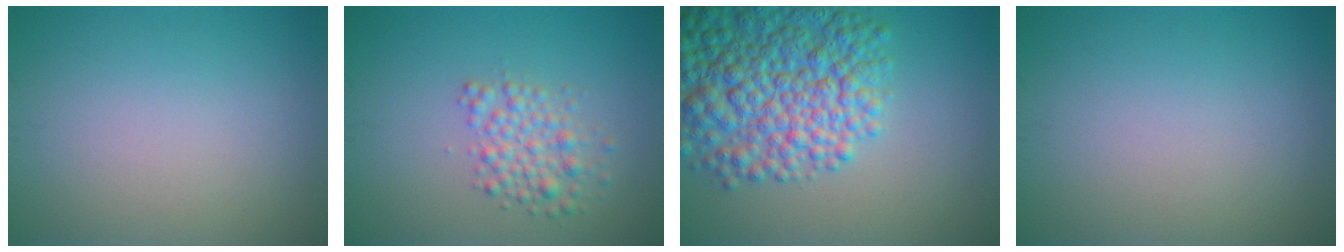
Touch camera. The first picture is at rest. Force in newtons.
{"total": 2.9, "press": 2.9, "slide": 0.1}
{"total": 10.0, "press": 10.0, "slide": 0.3}
{"total": 0.0}